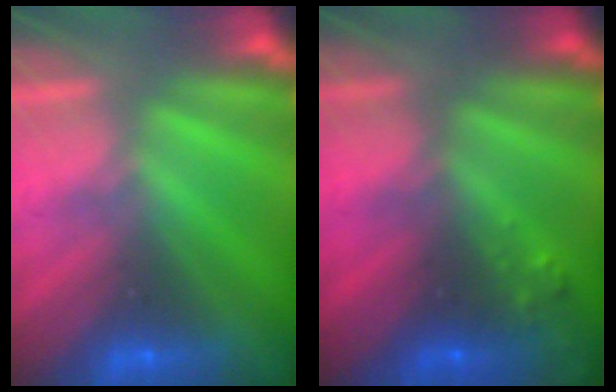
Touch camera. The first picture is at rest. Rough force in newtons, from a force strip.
{"total": 7.7}